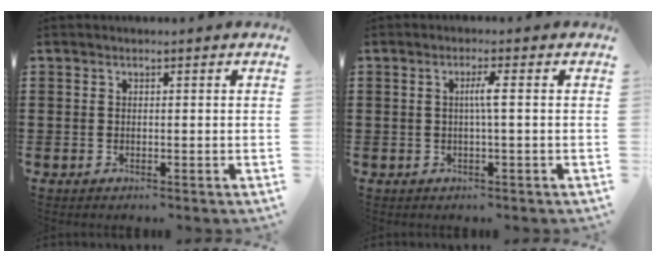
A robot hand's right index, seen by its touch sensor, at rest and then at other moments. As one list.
[{"total": 2.3, "force": [0.0, -0.2, 2.3], "torque": [-0.044, -0.004, -0.005]}]